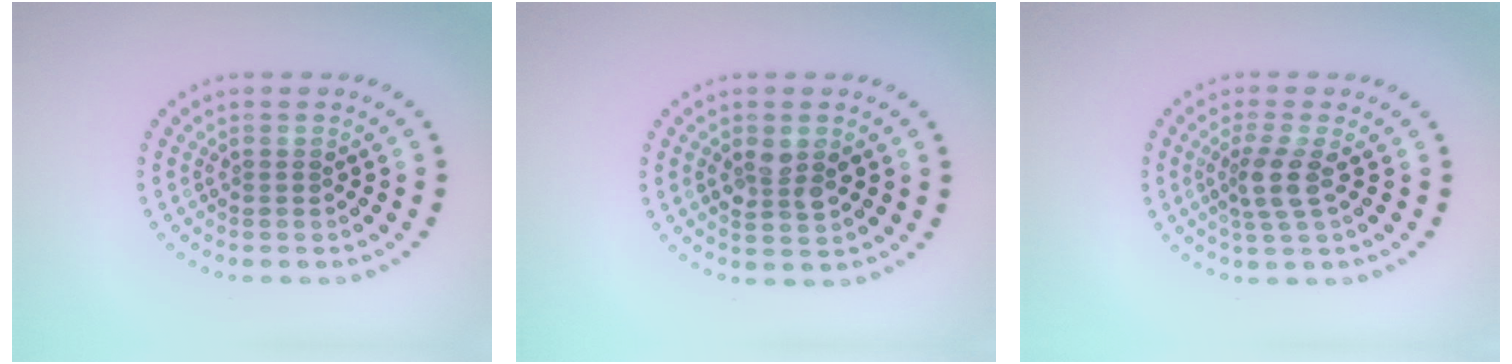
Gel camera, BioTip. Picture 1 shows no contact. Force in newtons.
{"total": 2.7, "press": 2.7, "slide": 0.2}
{"total": 2.8, "press": 2.2, "slide": 1.7}